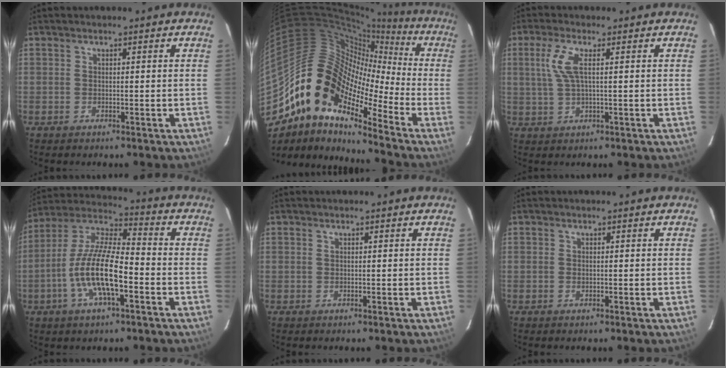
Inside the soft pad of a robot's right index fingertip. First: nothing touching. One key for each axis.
{"total": 14.8, "fx": -9.2, "fy": 8.1, "fz": 8.3, "tx": -0.129, "ty": 0.015, "tz": -0.196}
{"total": 5.2, "fx": 1.2, "fy": 1.1, "fz": 5.0, "tx": -0.112, "ty": 0.005, "tz": 0.027}
{"total": 14.2, "fx": -4.8, "fy": 4.0, "fz": 12.8, "tx": -0.259, "ty": -0.001, "tz": -0.094}
{"total": 0.0}
{"total": 0.0}